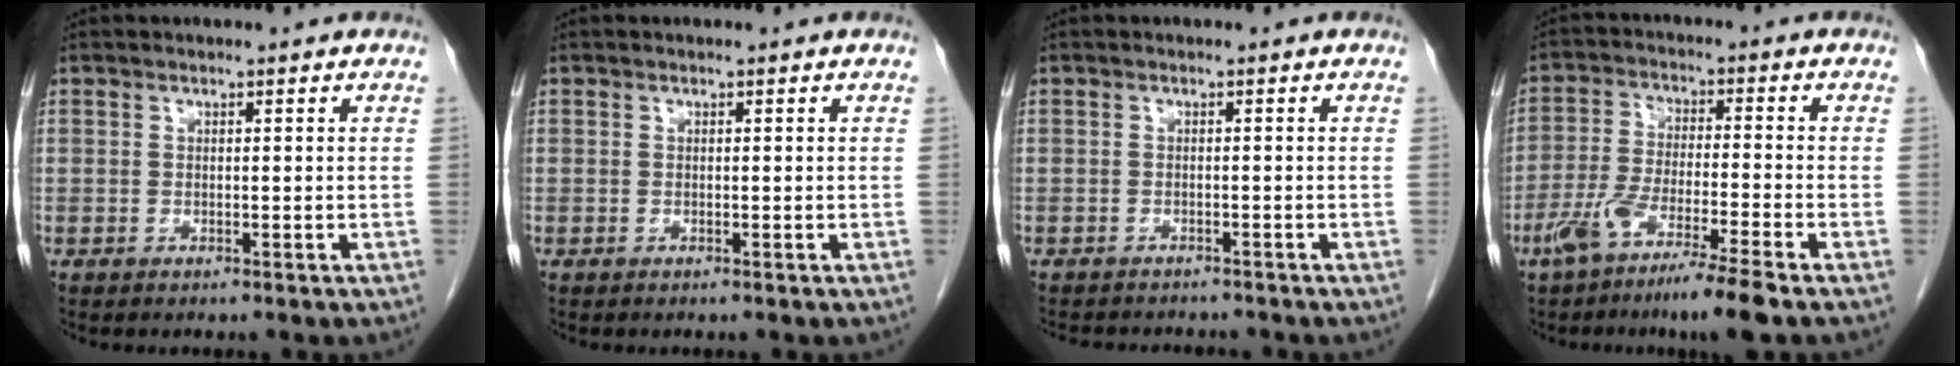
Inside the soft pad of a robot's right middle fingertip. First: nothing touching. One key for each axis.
{"total": 0.0}
{"total": 6.3, "fx": -5.9, "fy": 1.6, "fz": 1.6, "tx": -0.018, "ty": -0.002, "tz": -0.078}
{"total": 9.6, "fx": -6.5, "fy": -0.3, "fz": 7.1, "tx": -0.139, "ty": -0.024, "tz": -0.122}